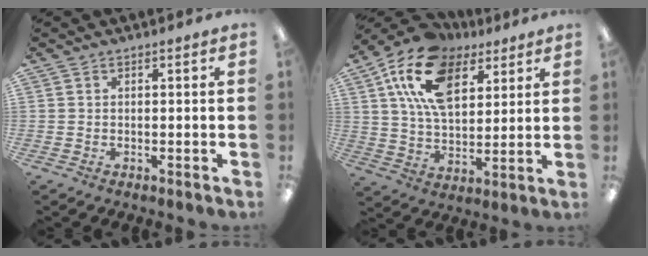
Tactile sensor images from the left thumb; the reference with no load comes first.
{"total": 18.5, "force": [9.5, 10.9, 11.5], "torque": [-0.208, -0.018, 0.173]}